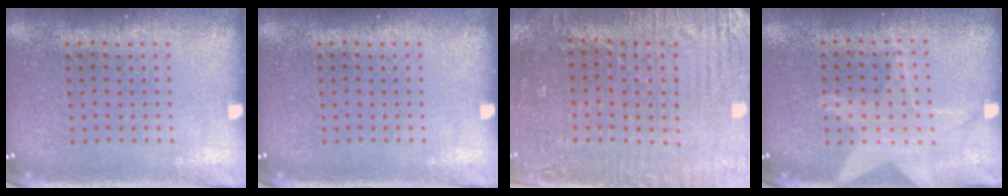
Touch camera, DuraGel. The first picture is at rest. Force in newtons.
{"total": 0.0}
{"total": 3.6, "press": 3.3, "slide": 1.4}
{"total": 1.4, "press": 1.3, "slide": 0.3}